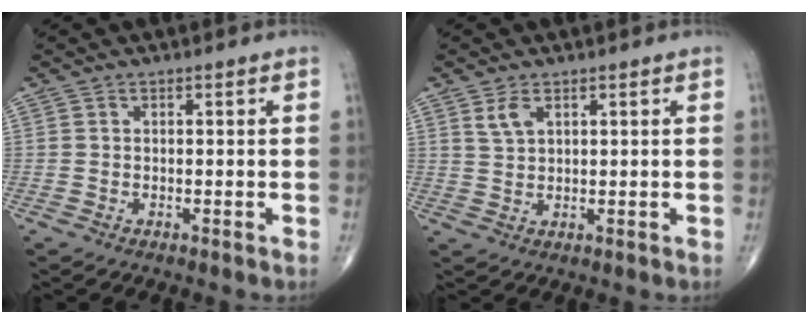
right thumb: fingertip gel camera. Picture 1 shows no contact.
{"total": 2.9, "force": [1.6, 1.4, 1.9], "torque": [-0.038, -0.004, 0.038]}